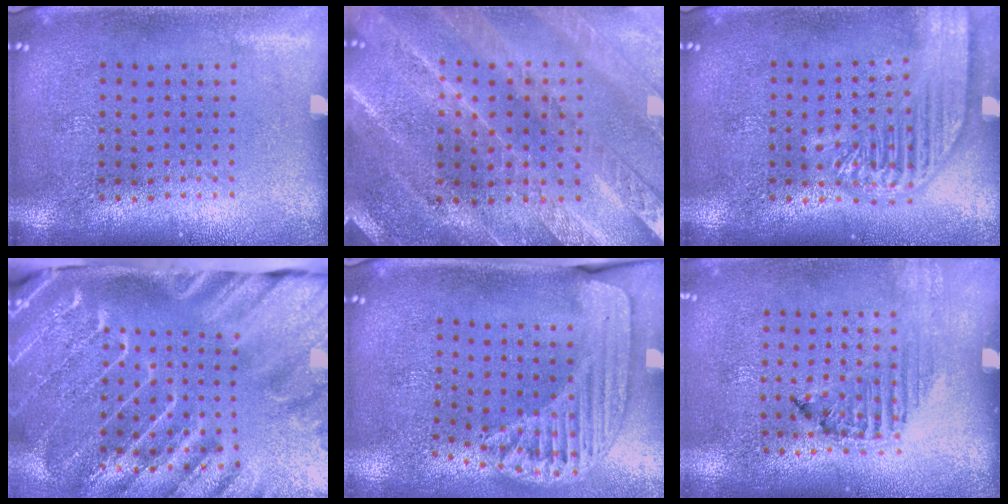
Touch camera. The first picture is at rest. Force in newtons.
{"total": 2.4, "press": 2.4, "slide": 0.2}
{"total": 2.5, "press": 2.5, "slide": 0.2}
{"total": 4.5, "press": 3.4, "slide": 2.8}
{"total": 1.7, "press": 1.5, "slide": 0.7}
{"total": 1.2, "press": 1.2, "slide": 0.4}